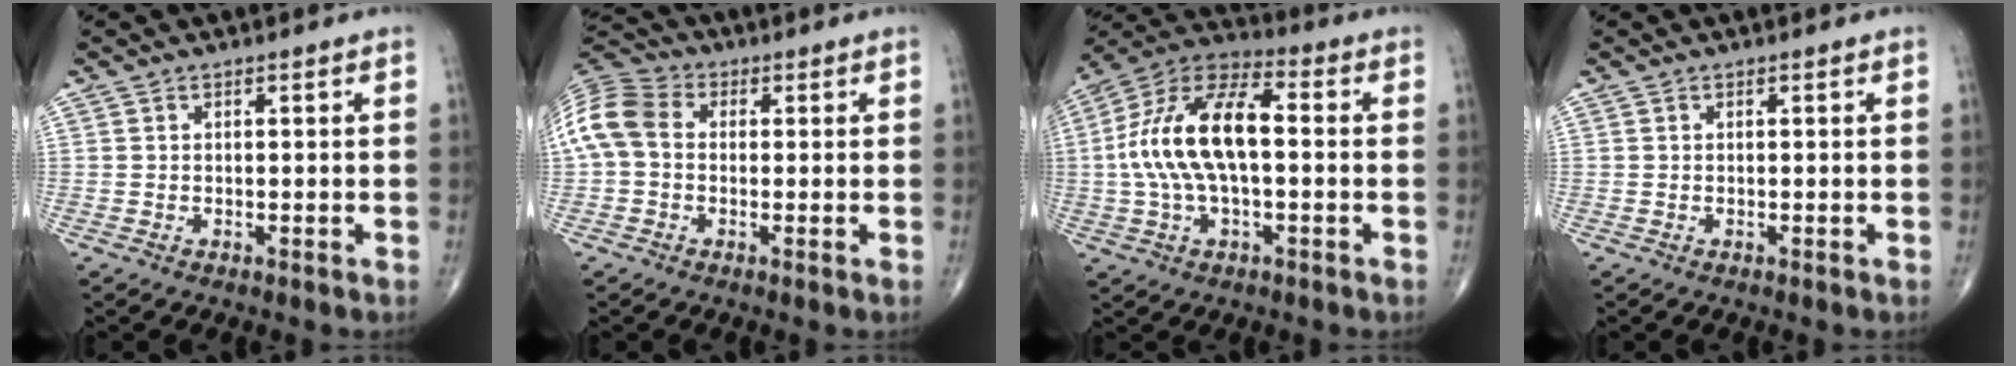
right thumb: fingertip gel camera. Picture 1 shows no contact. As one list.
[{"total": 10.4, "force": [0.4, 7.9, 6.7], "torque": [-0.142, 0.031, -0.003]}, {"total": 17.3, "force": [0.2, 8.3, 15.2], "torque": [-0.299, 0.038, -0.002]}, {"total": 0.0}]